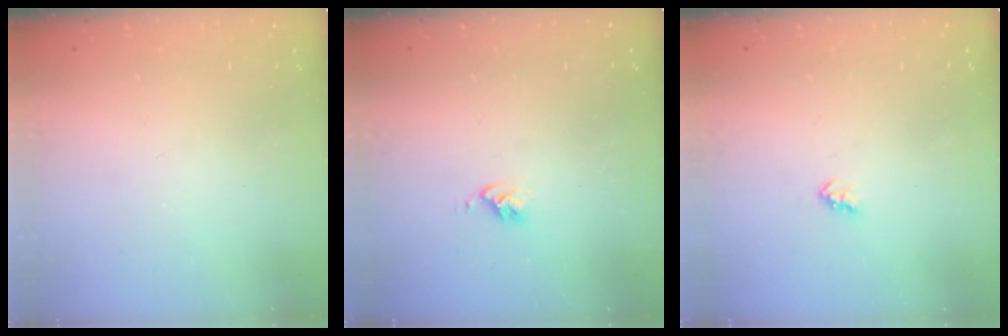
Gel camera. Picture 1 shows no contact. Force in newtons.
{"total": 2.7, "press": 2.6, "slide": 0.4}
{"total": 2.0, "press": 2.0, "slide": 0.3}